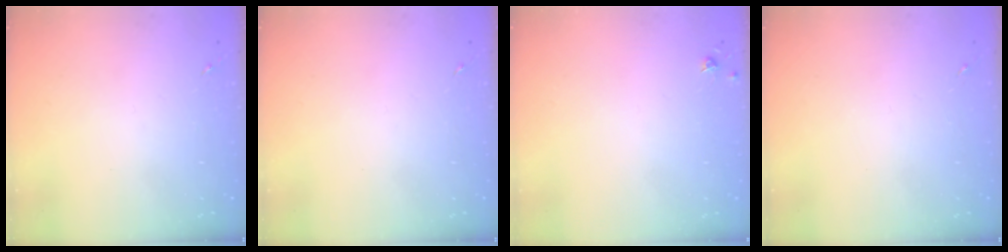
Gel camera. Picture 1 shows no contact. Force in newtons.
{"total": 0.0}
{"total": 3.3, "press": 3.3, "slide": 0.5}
{"total": 0.0}